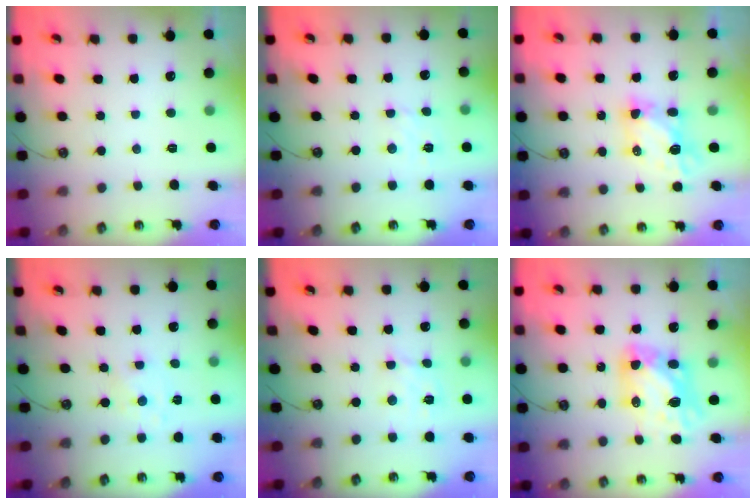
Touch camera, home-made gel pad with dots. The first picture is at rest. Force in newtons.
{"total": 2.8, "press": 2.7, "slide": 0.5}
{"total": 5.7, "press": 5.7, "slide": 0.1}
{"total": 2.0, "press": 2.0, "slide": 0.3}
{"total": 4.7, "press": 4.7, "slide": 0.1}
{"total": 9.0, "press": 9.0, "slide": 1.1}